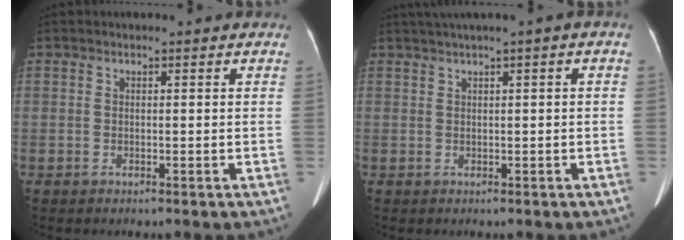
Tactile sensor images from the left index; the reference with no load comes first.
{"total": 2.4, "force": [1.0, 0.1, 2.2], "torque": [-0.043, 0.020, 0.024]}